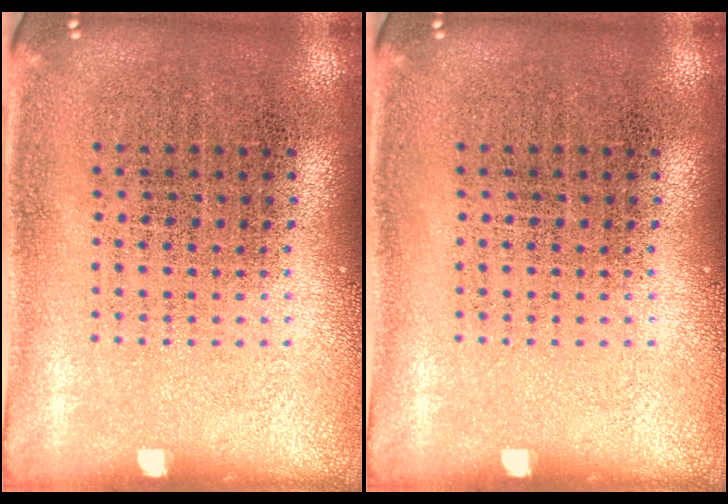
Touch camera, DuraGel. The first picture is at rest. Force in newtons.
{"total": 0.0}